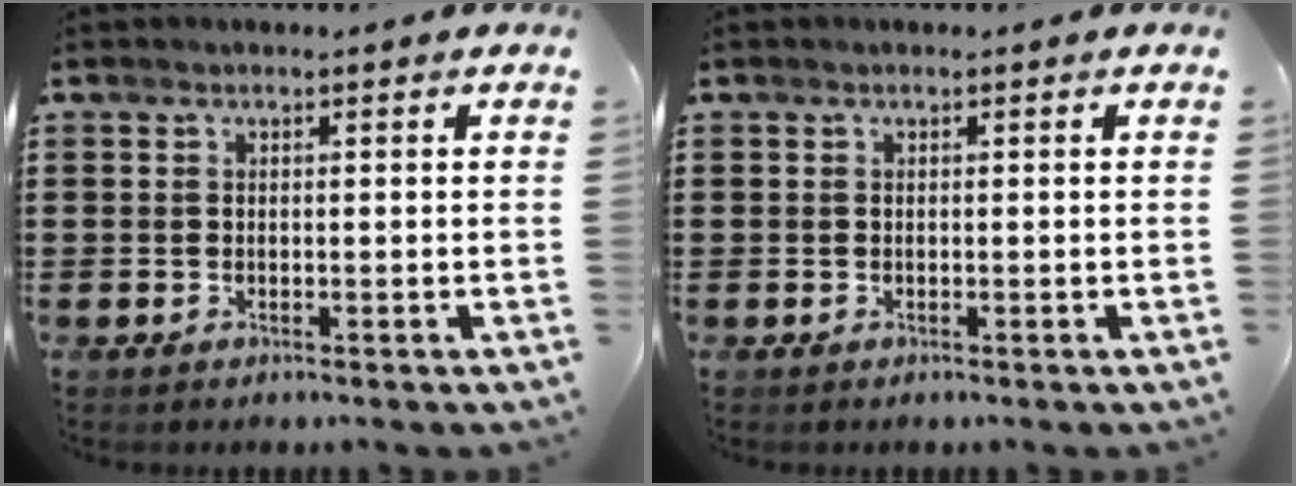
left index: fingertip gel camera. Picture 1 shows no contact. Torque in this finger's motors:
{"motor_torque": [0.00, 0.00, 0.00, 0.00]}